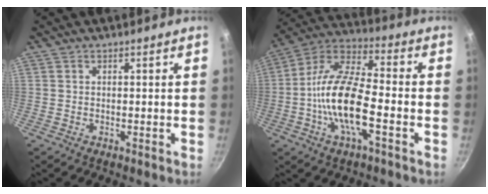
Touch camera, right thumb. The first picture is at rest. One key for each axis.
{"total": 16.4, "fx": -3.9, "fy": 6.0, "fz": 14.8, "tx": -0.279, "ty": 0.037, "tz": -0.092}